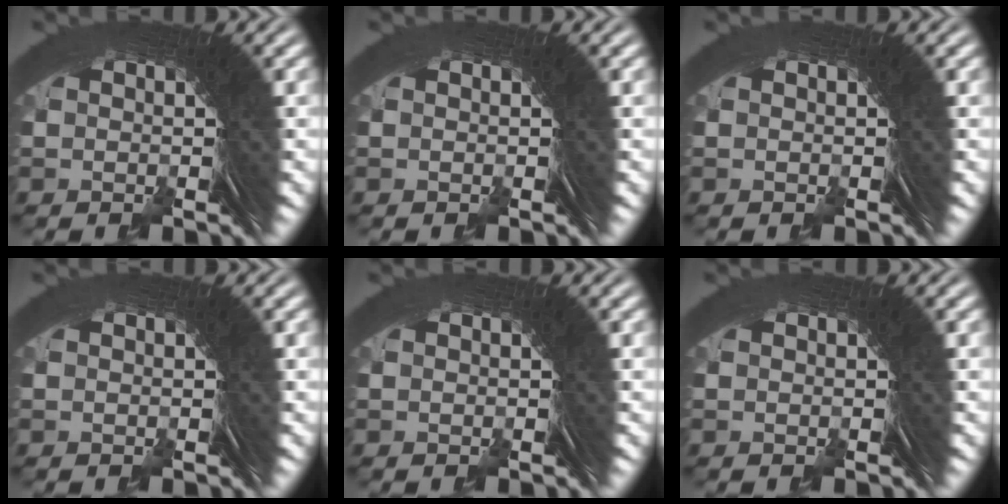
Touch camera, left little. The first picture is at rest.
{"total": 0.0}
{"total": 0.0}
{"total": 0.0}
{"total": 0.0}
{"total": 0.0}